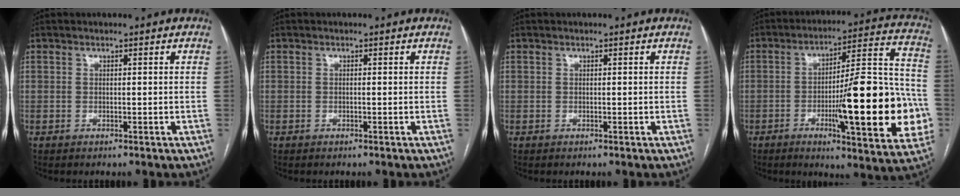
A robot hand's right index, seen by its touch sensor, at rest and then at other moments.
{"total": 0.0}
{"total": 0.0}
{"total": 22.9, "force": [-5.4, 3.7, 22.0], "torque": [-0.268, 0.011, -0.069]}